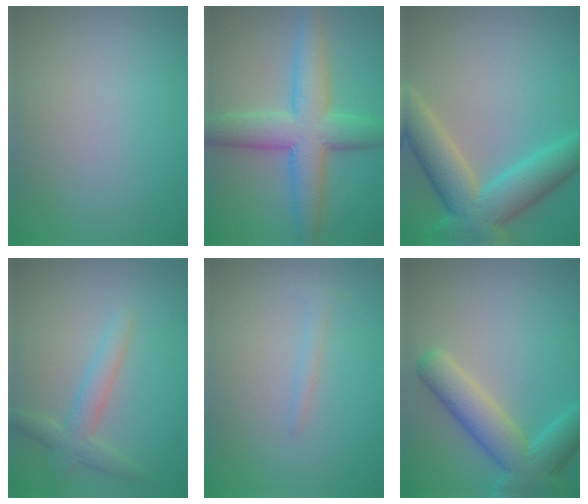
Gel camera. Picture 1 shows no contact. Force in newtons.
{"total": 7.4, "press": 7.4, "slide": 0.1}
{"total": 8.2, "press": 8.1, "slide": 0.6}
{"total": 2.7, "press": 2.7, "slide": 0.3}
{"total": 0.9, "press": 0.9, "slide": 0.1}
{"total": 6.2, "press": 6.2, "slide": 0.6}